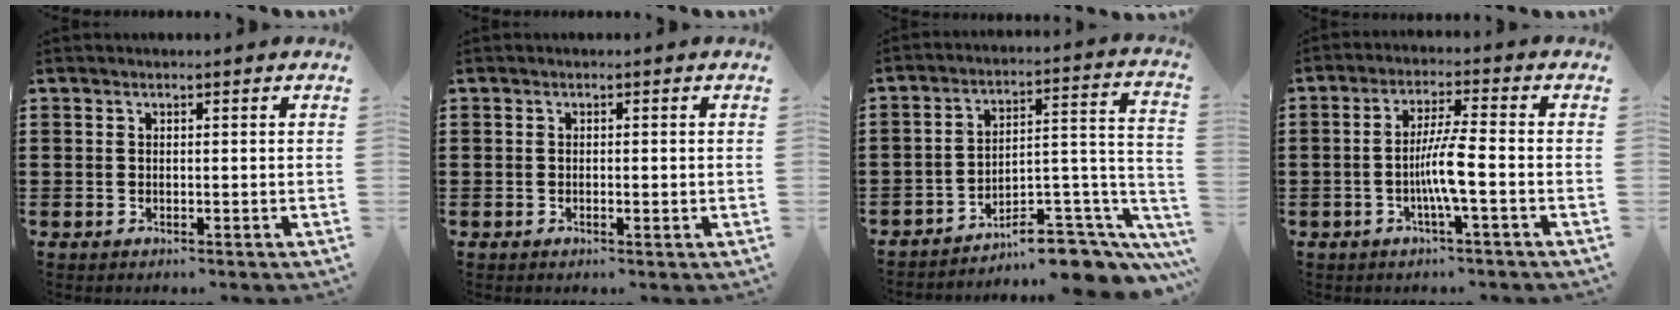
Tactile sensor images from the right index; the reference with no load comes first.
{"total": 0.7, "force": [-0.3, 0.1, 0.6], "torque": [-0.010, -0.004, -0.004]}
{"total": 9.2, "force": [-7.3, 2.8, 4.8], "torque": [-0.057, 0.017, -0.136]}
{"total": 5.8, "force": [-1.7, 0.1, 5.6], "torque": [-0.112, -0.009, -0.039]}